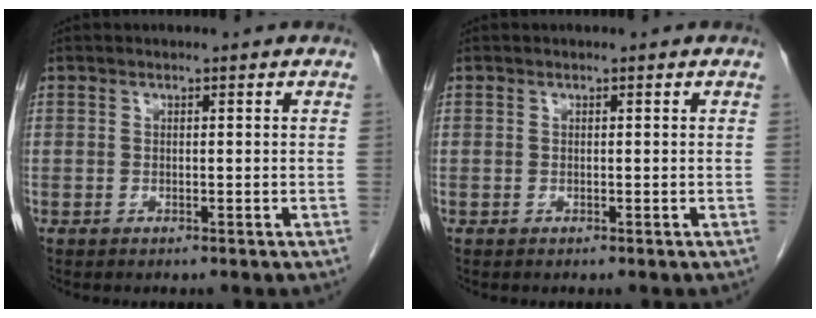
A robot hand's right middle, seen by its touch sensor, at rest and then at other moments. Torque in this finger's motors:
{"motor_torque": [0.02, -0.03, 0.00, 0.00]}